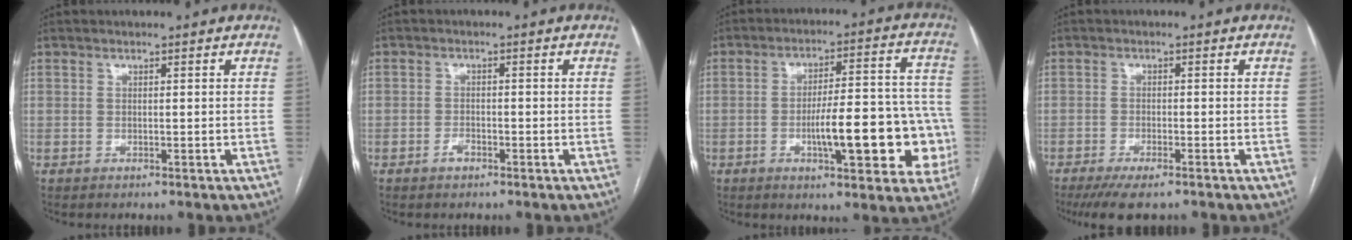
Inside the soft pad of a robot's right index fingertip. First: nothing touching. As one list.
[{"total": 1.5, "force": [-1.0, 0.9, 0.8], "torque": [-0.011, 0.004, -0.015]}, {"total": 16.8, "force": [-4.6, 4.5, 15.5], "torque": [-0.174, 0.035, -0.055]}, {"total": 6.6, "force": [-5.0, 1.4, 4.0], "torque": [-0.061, -0.012, -0.078]}]